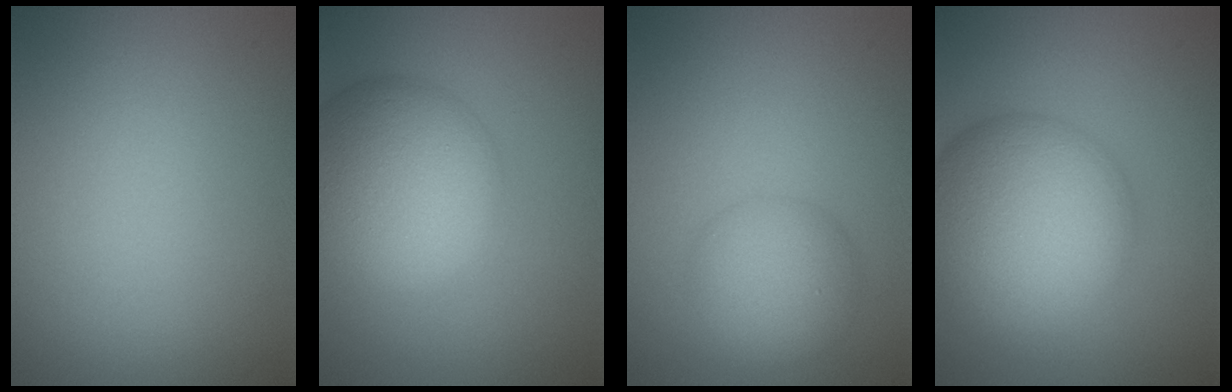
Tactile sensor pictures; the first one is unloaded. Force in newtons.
{"total": 9.7, "press": 9.7, "slide": 0.6}
{"total": 4.2, "press": 4.2, "slide": 0.1}
{"total": 11.2, "press": 11.2, "slide": 0.3}